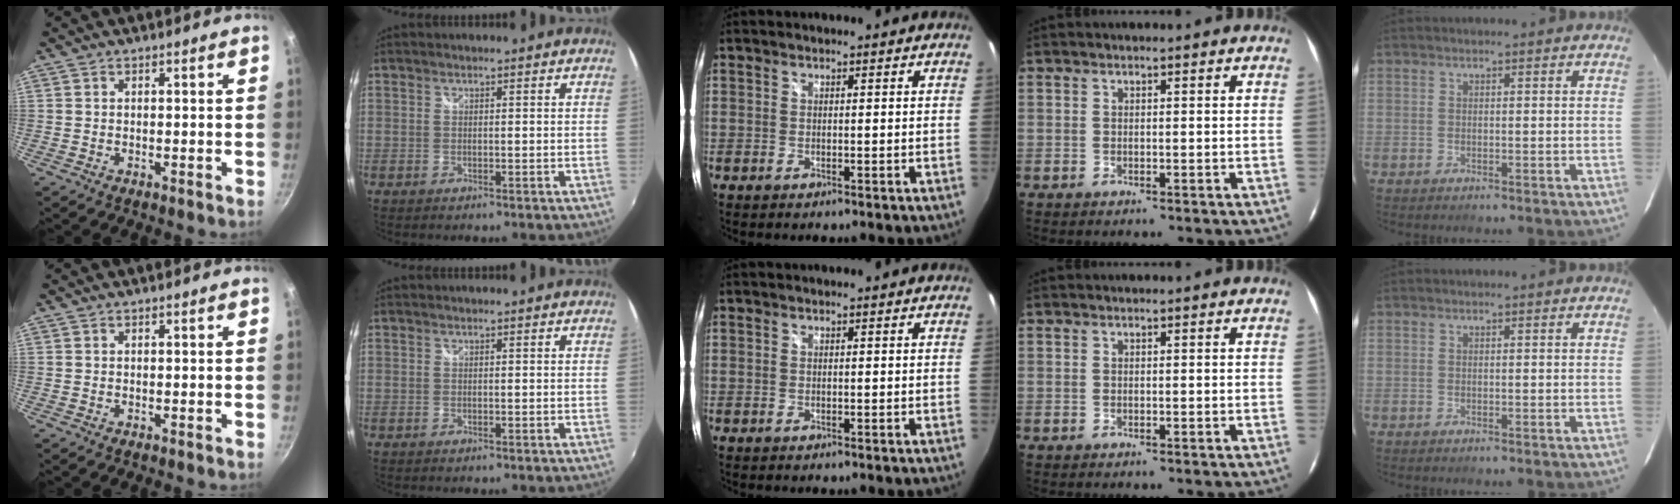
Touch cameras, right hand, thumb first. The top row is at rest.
{}